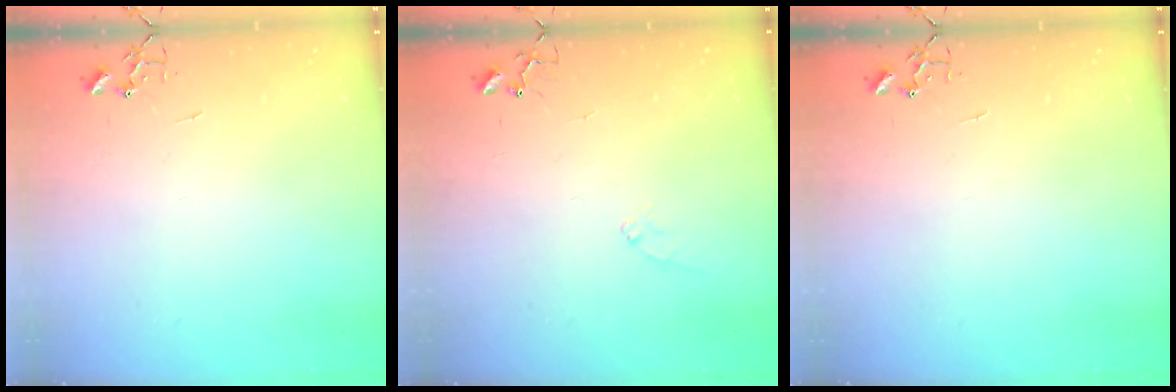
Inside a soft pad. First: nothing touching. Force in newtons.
{"total": 7.5, "press": 7.5, "slide": 0.7}
{"total": 0.0}